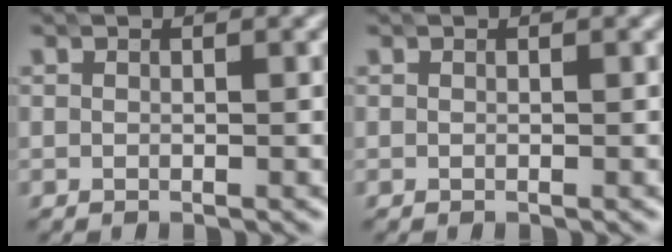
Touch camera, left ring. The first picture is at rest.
{"total": 0.0}